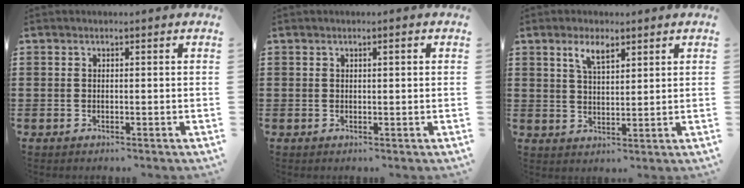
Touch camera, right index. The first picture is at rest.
{"total": 0.7, "force": [0.3, 0.0, 0.7], "torque": [-0.012, -0.001, 0.005]}
{"total": 3.9, "force": [2.4, 1.3, 2.7], "torque": [-0.053, 0.002, 0.040]}